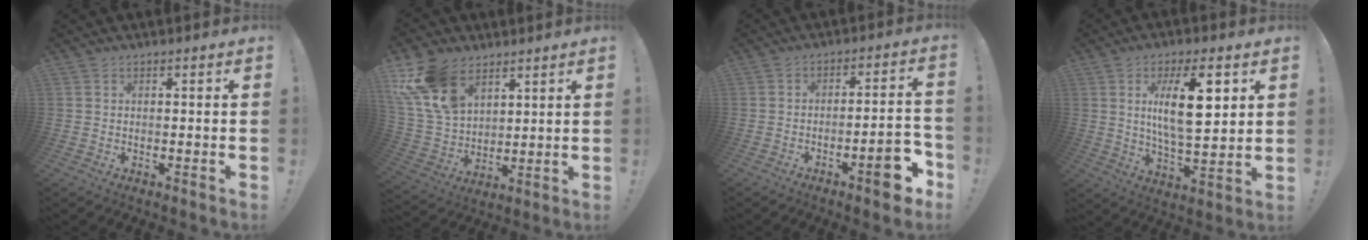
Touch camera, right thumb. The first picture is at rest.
{"total": 16.7, "force": [9.5, 10.5, 8.8], "torque": [-0.175, -0.051, 0.184]}
{"total": 15.4, "force": [-6.9, 4.4, 13.1], "torque": [-0.150, 0.034, -0.103]}
{"total": 15.8, "force": [5.1, 5.0, 14.2], "torque": [-0.247, -0.014, 0.070]}